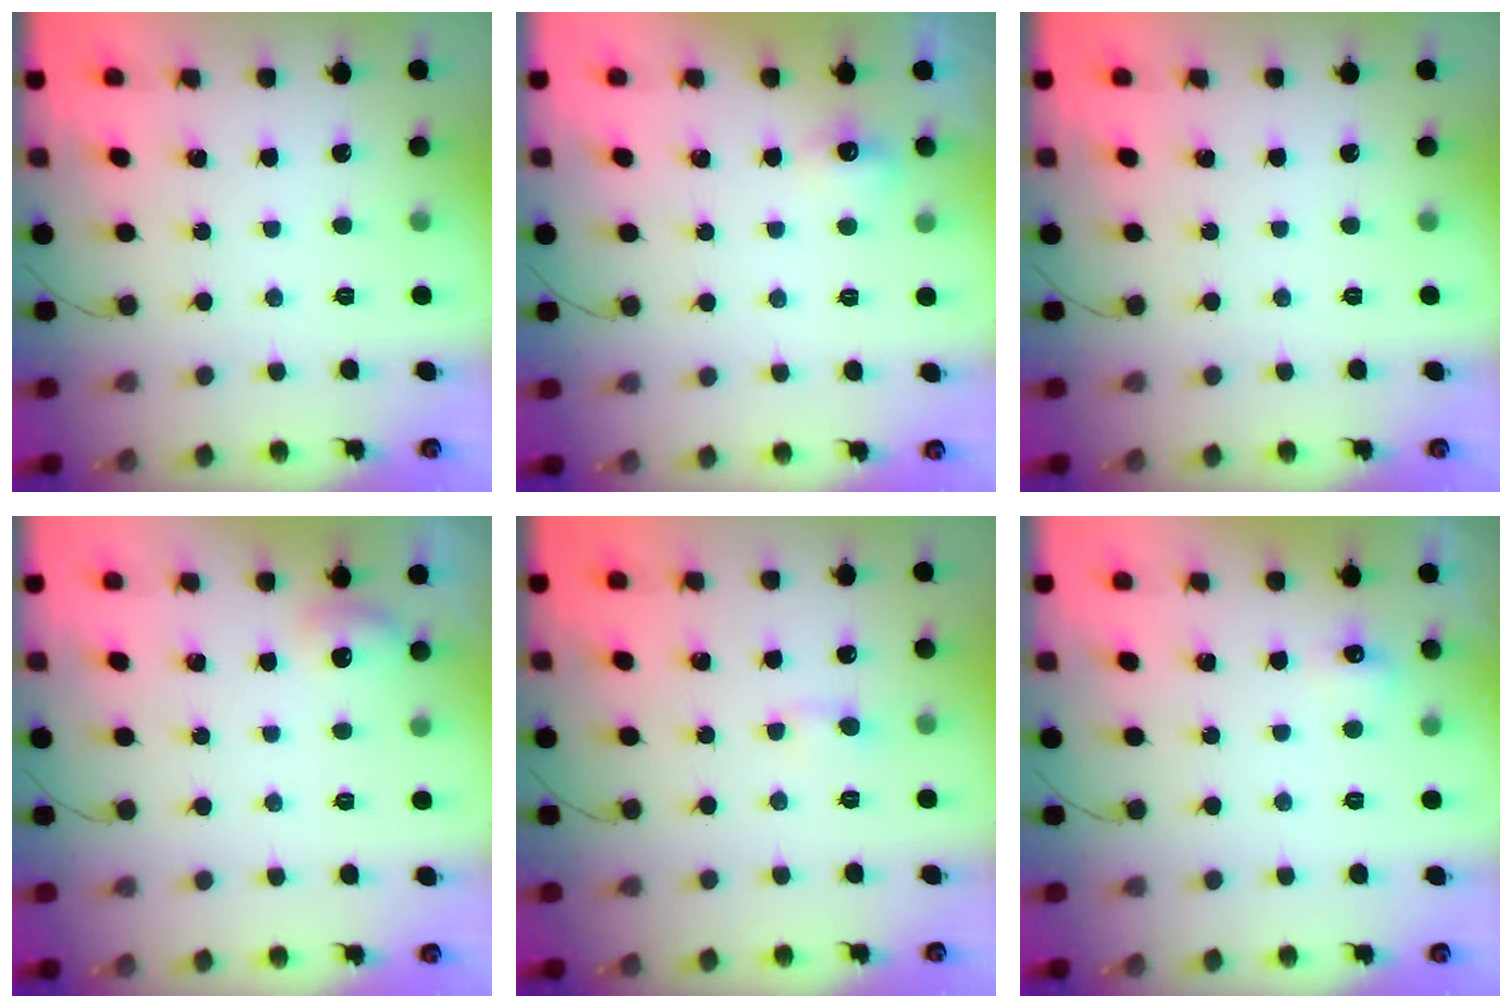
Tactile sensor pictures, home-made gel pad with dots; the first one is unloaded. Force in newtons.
{"total": 5.4, "press": 5.0, "slide": 2.2}
{"total": 0.0}
{"total": 5.6, "press": 5.5, "slide": 1.4}
{"total": 2.3, "press": 2.0, "slide": 1.3}
{"total": 4.4, "press": 4.2, "slide": 1.2}